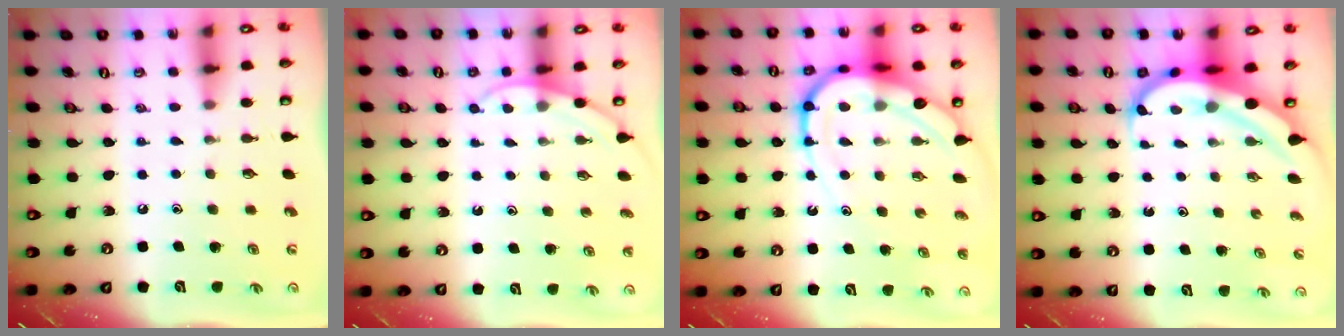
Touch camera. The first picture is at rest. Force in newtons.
{"total": 3.8, "press": 3.8, "slide": 0.3}
{"total": 15.7, "press": 15.6, "slide": 1.5}
{"total": 6.9, "press": 6.7, "slide": 1.6}